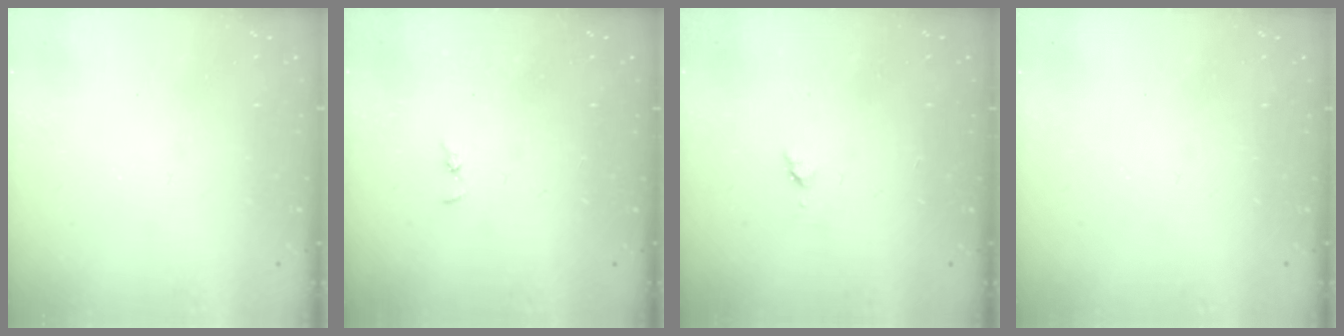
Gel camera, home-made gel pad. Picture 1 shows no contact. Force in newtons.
{"total": 1.3, "press": 1.2, "slide": 0.3}
{"total": 3.5, "press": 3.4, "slide": 0.5}
{"total": 0.0}